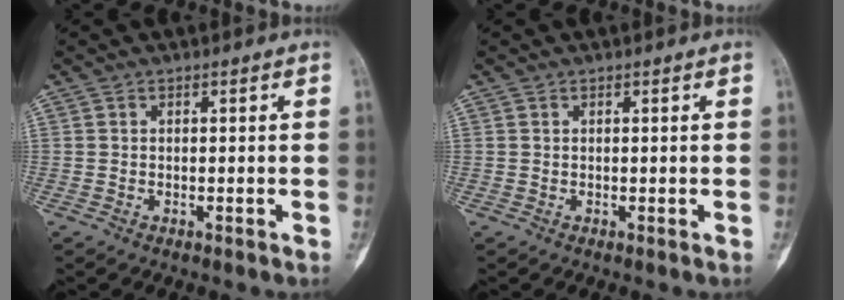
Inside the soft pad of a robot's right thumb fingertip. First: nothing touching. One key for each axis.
{"total": 0.0}